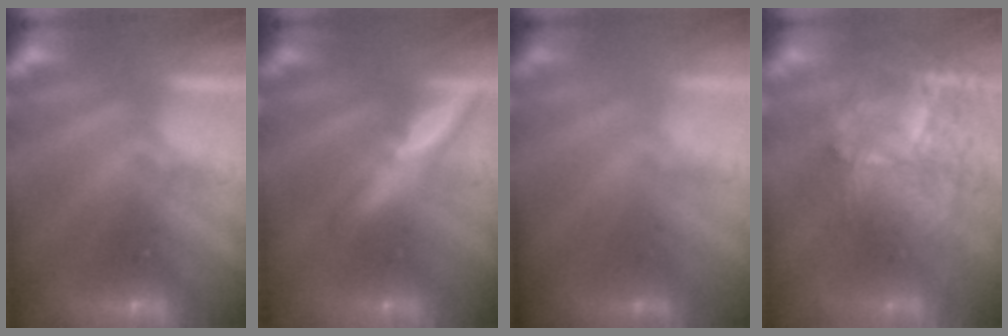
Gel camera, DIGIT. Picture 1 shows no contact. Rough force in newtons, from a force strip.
{"total": 2.6}
{"total": 1.4}
{"total": 8.7}